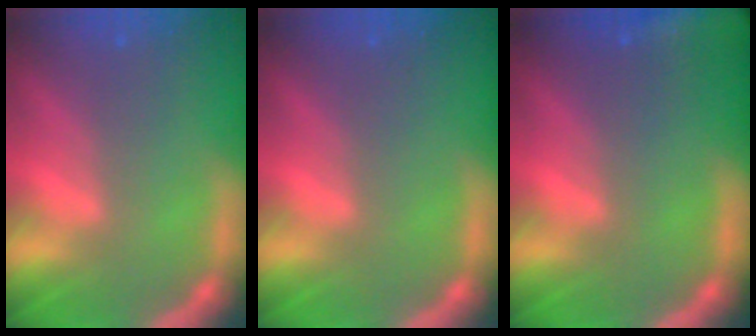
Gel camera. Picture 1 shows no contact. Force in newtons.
{"total": 0.0}
{"total": 9.0}